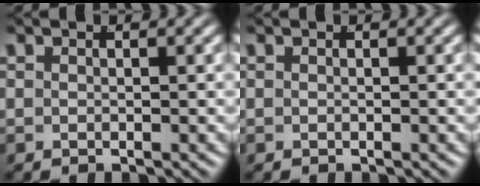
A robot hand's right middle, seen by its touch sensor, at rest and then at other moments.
{"total": 0.0}